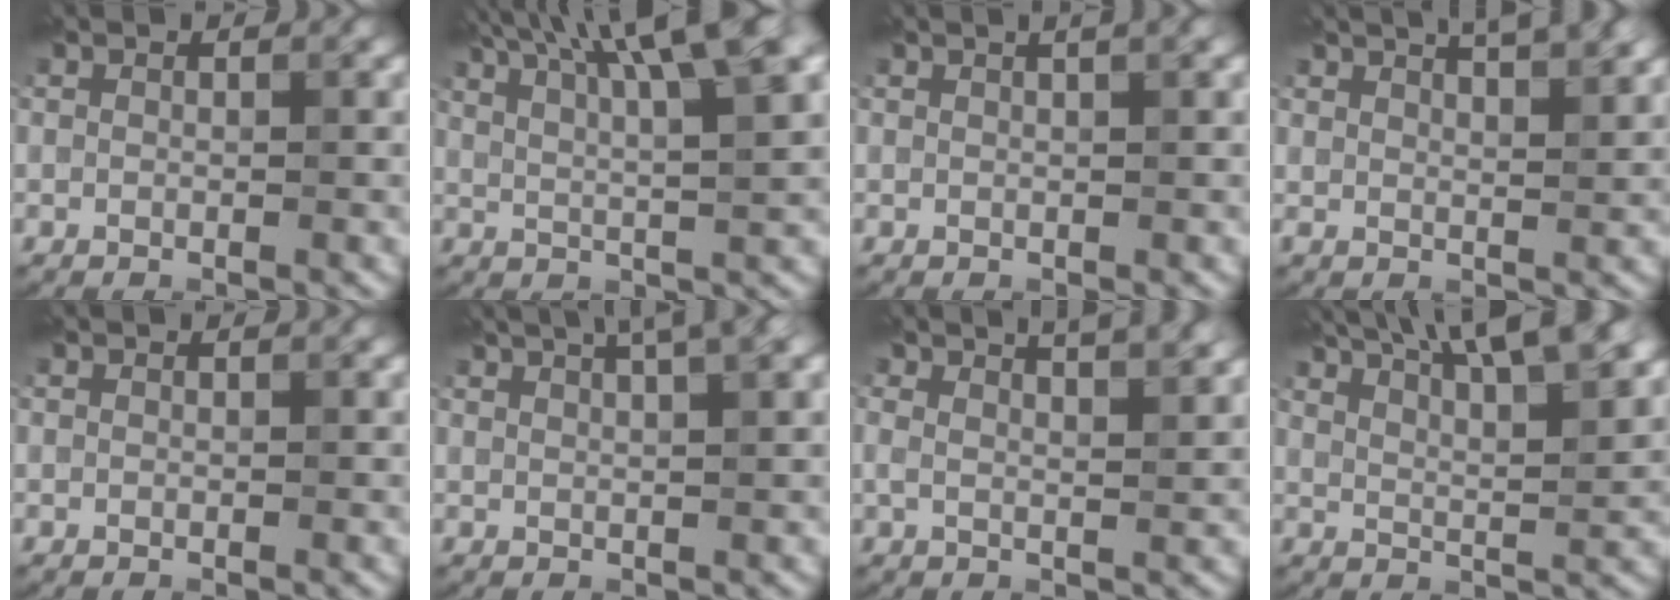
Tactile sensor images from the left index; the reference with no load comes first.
{"total": 13.6, "force": [7.7, 3.8, 10.6], "torque": [-0.134, 0.046, 0.084]}
{"total": 2.5, "force": [1.3, 0.9, 1.9], "torque": [-0.012, 0.006, 0.003]}
{"total": 5.9, "force": [4.2, 2.0, 3.6], "torque": [-0.026, 0.029, 0.035]}
{"total": 0.0}
{"total": 6.2, "force": [3.9, 1.7, 4.5], "torque": [-0.040, 0.030, 0.028]}
{"total": 6.0, "force": [3.7, 2.1, 4.2], "torque": [-0.032, 0.033, 0.016]}
{"total": 13.0, "force": [8.6, 3.9, 8.9], "torque": [-0.103, 0.042, 0.087]}